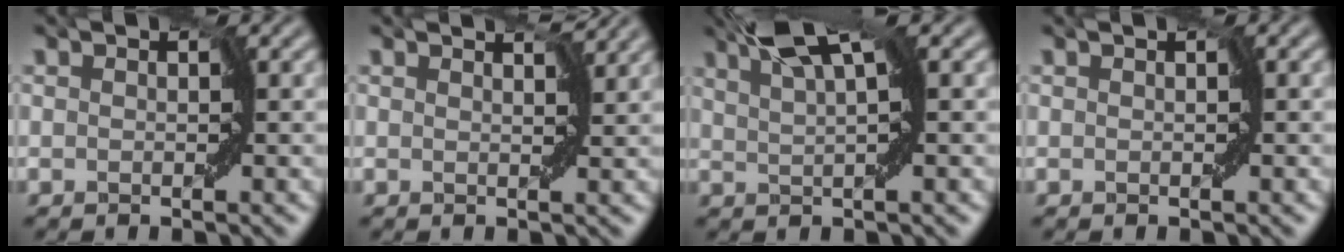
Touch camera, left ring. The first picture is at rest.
{"total": 1.3, "force": [1.1, 0.3, 0.7], "torque": [-0.018, -0.001, 0.014]}
{"total": 4.7, "force": [3.0, 0.5, 3.5], "torque": [-0.056, 0.023, 0.044]}
{"total": 0.0}